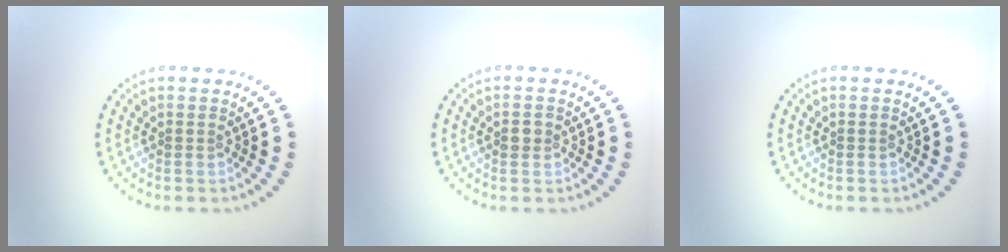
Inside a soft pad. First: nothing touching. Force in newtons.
{"total": 1.0, "press": 1.0, "slide": 0.0}
{"total": 0.0}